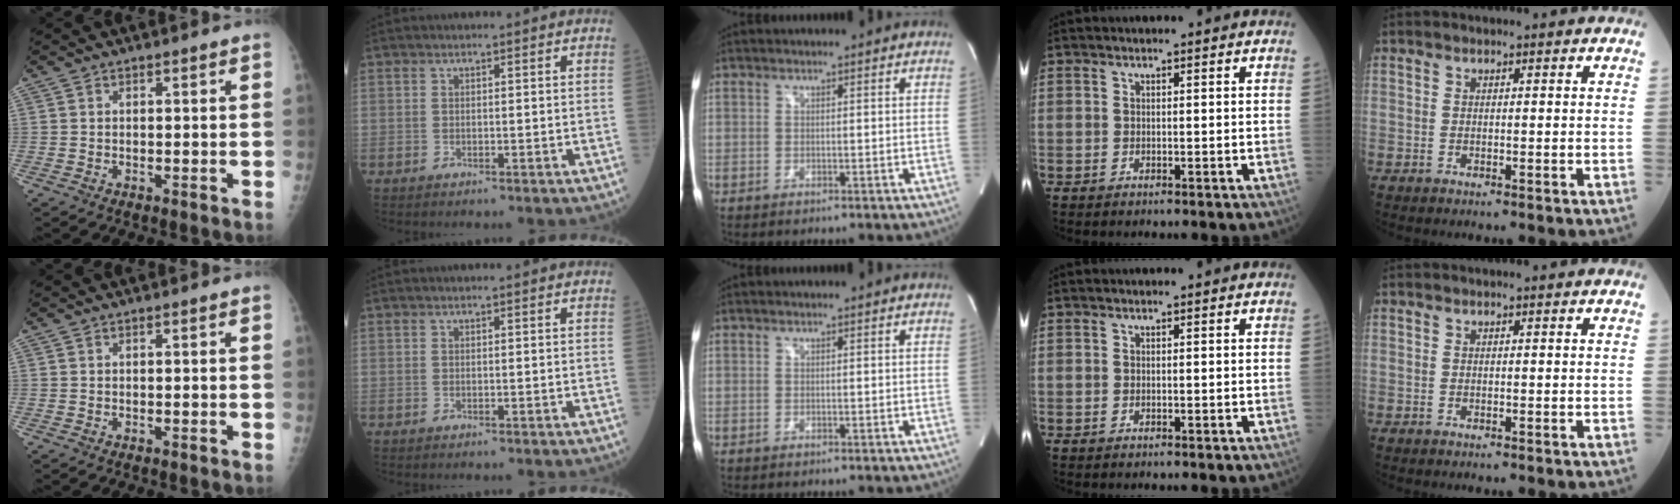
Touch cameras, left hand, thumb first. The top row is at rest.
{}